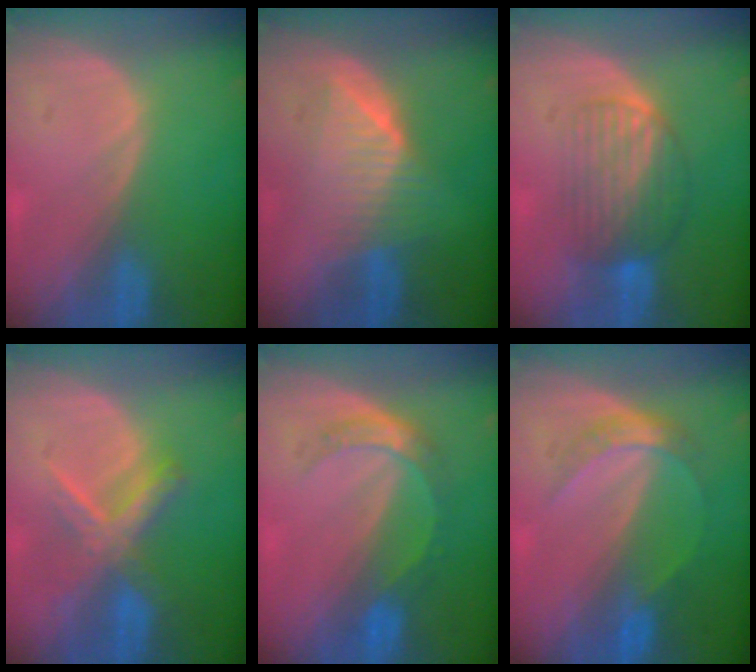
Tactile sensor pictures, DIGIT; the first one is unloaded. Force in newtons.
{"total": 6.5, "press": 6.5, "slide": 0.6}
{"total": 6.8, "press": 6.5, "slide": 2.1}
{"total": 6.0, "press": 5.9, "slide": 1.1}
{"total": 5.3, "press": 4.8, "slide": 2.2}
{"total": 4.8, "press": 4.4, "slide": 1.8}